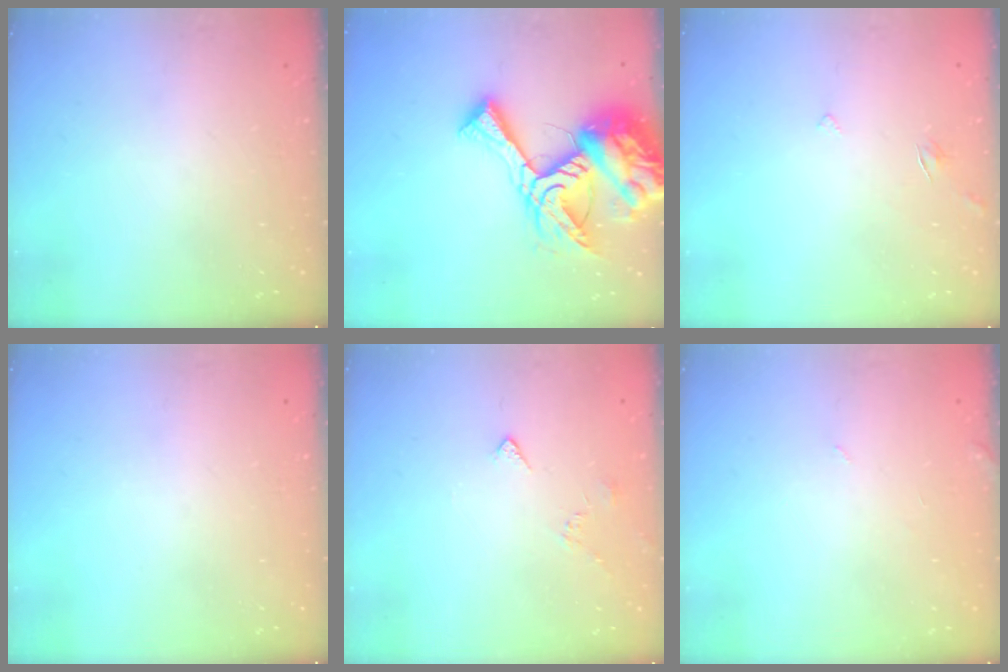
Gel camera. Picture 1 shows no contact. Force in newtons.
{"total": 21.2, "press": 21.1, "slide": 2.2}
{"total": 2.8, "press": 2.8, "slide": 0.3}
{"total": 0.0}
{"total": 3.9, "press": 3.9, "slide": 0.6}
{"total": 1.5, "press": 1.5, "slide": 0.1}